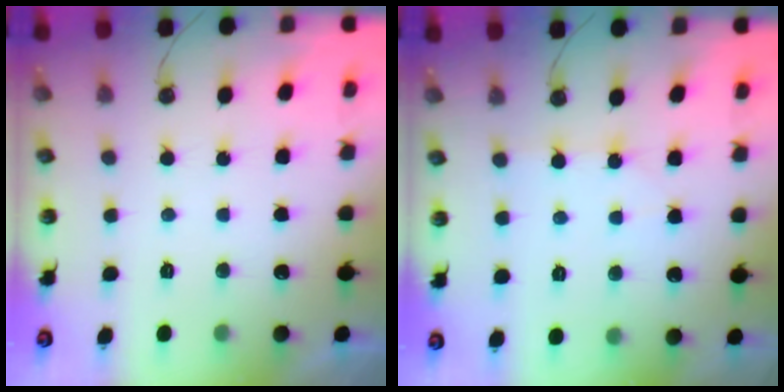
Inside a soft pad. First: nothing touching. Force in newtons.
{"total": 2.6, "press": 2.6, "slide": 0.4}